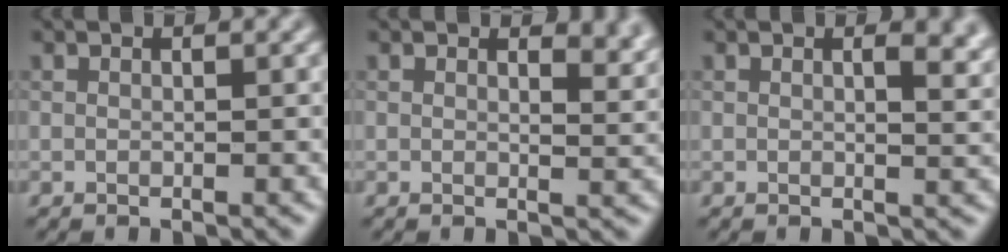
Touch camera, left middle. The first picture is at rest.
{"total": 2.6, "force": [1.8, 1.1, 1.5], "torque": [-0.018, -0.007, 0.026]}
{"total": 2.7, "force": [1.1, 1.0, 2.2], "torque": [-0.022, -0.002, 0.017]}